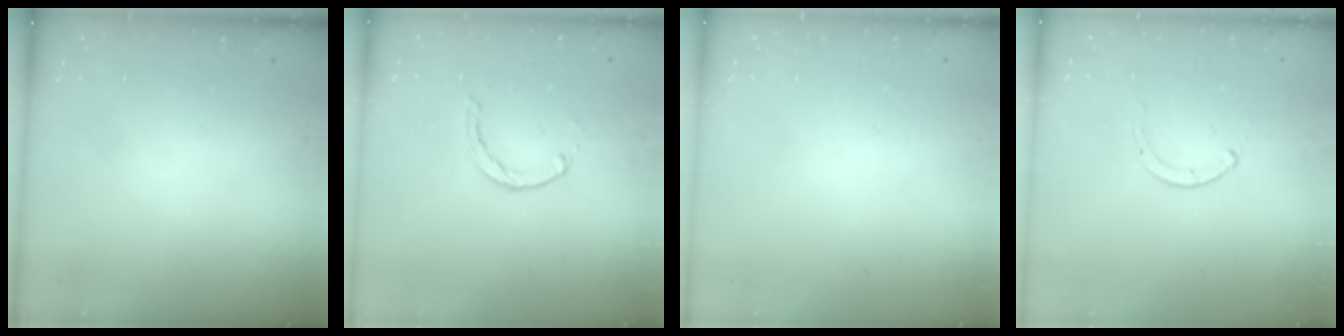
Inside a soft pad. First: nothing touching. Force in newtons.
{"total": 2.7, "press": 2.7, "slide": 0.5}
{"total": 2.6, "press": 2.6, "slide": 0.2}
{"total": 0.0}